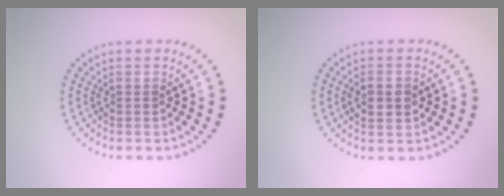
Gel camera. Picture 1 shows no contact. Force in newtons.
{"total": 2.8, "press": 2.8, "slide": 0.2}